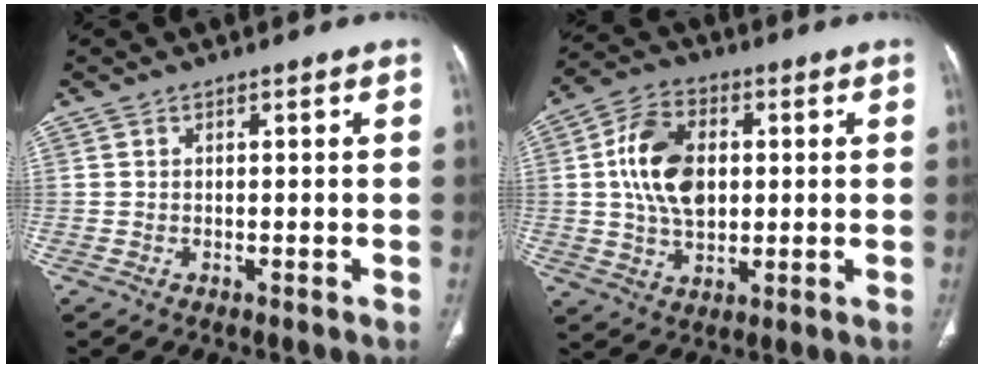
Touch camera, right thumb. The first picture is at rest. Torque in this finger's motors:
{"motor_torque": [1.84, 1.58, 1.14, -0.32, 0.17]}